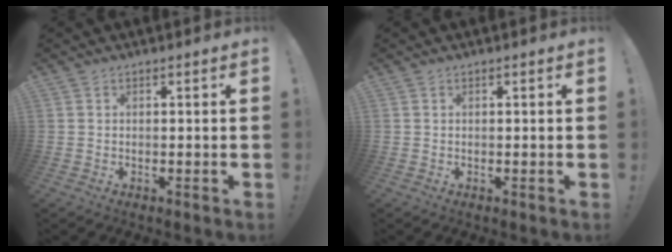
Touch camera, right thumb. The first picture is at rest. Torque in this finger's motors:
{"motor_torque": [-0.07, 0.11, -0.15, 0.12, 0.00]}